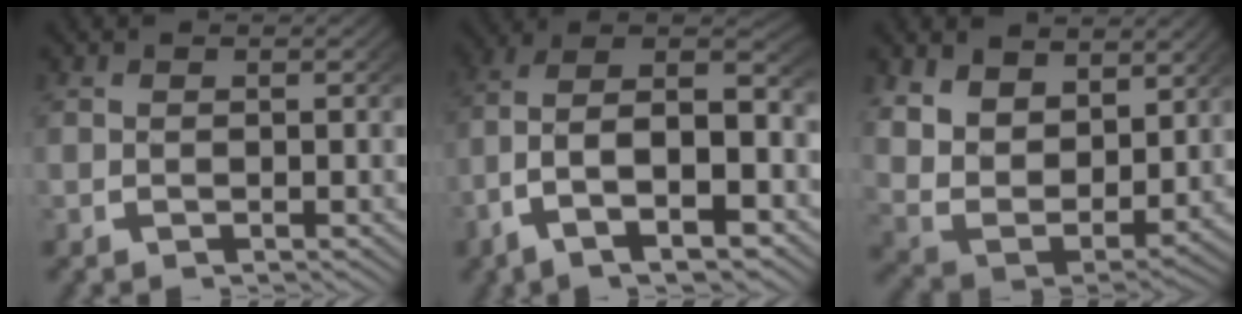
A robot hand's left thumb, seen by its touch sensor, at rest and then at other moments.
{"total": 13.7, "force": [-1.0, 9.0, 10.3], "torque": [-0.199, -0.036, -0.015]}
{"total": 9.6, "force": [1.6, 7.1, 6.3], "torque": [-0.165, -0.046, 0.039]}